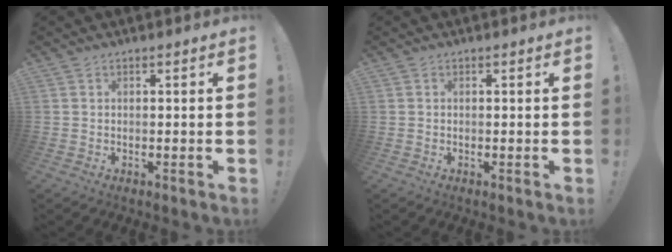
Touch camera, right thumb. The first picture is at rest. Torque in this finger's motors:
{"motor_torque": [-1.31, 1.13, 0.58, 0.50, 0.00]}